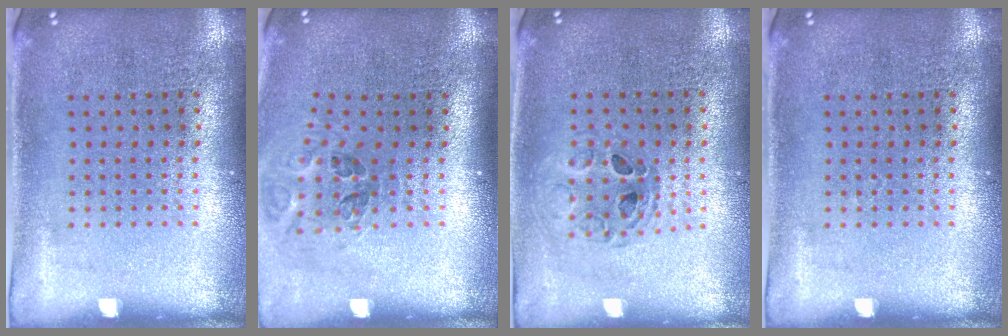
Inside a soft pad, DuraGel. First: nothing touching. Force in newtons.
{"total": 1.2, "press": 1.1, "slide": 0.5}
{"total": 0.5, "press": 0.4, "slide": 0.2}
{"total": 0.0}